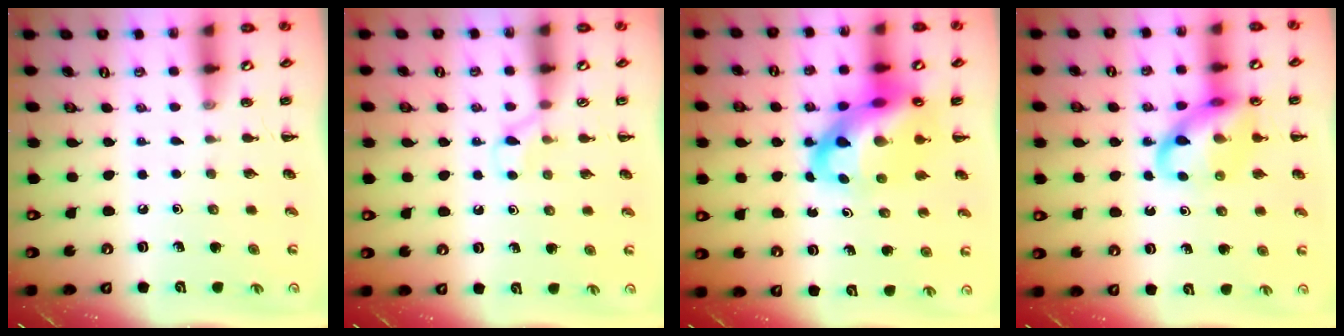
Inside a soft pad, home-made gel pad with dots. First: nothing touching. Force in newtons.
{"total": 4.4, "press": 4.2, "slide": 1.6}
{"total": 17.6, "press": 17.0, "slide": 4.7}
{"total": 13.6, "press": 13.4, "slide": 1.9}